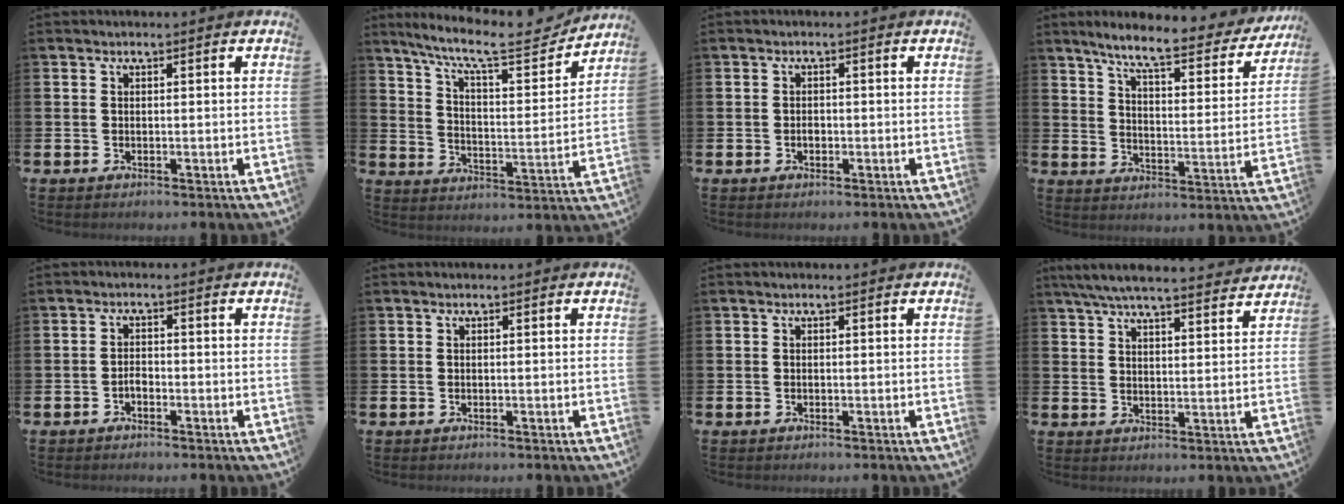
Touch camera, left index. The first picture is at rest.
{"total": 10.5, "force": [9.2, 1.7, 4.8], "torque": [-0.111, -0.060, 0.151]}
{"total": 1.1, "force": [-0.3, 0.8, 0.7], "torque": [-0.009, 0.001, -0.008]}
{"total": 7.6, "force": [6.6, 1.3, 3.6], "torque": [-0.082, -0.047, 0.104]}
{"total": 1.4, "force": [-0.9, 0.7, 0.8], "torque": [-0.011, -0.001, -0.018]}
{"total": 0.0}
{"total": 0.0}
{"total": 6.6, "force": [6.3, 0.6, 2.0], "torque": [-0.051, -0.034, 0.112]}